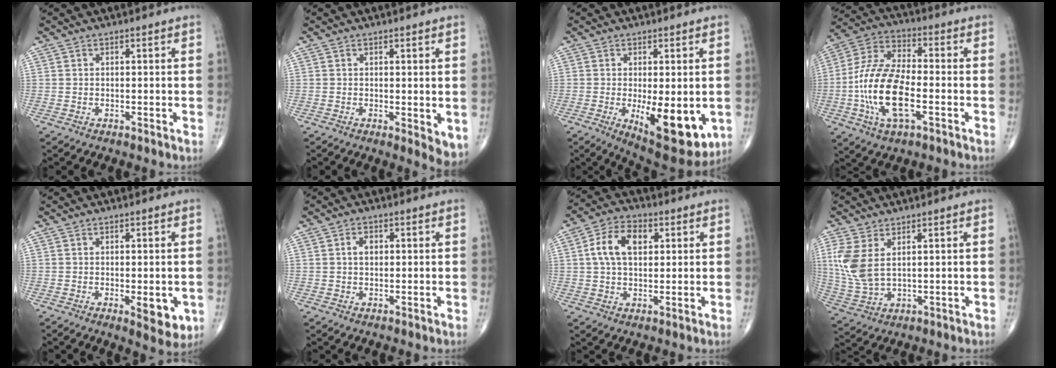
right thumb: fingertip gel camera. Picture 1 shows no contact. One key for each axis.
{"total": 4.2, "fx": -0.2, "fy": 1.5, "fz": 3.9, "tx": -0.046, "ty": -0.013, "tz": -0.002}
{"total": 14.1, "fx": -3.0, "fy": 5.6, "fz": 12.6, "tx": -0.161, "ty": -0.027, "tz": -0.027}
{"total": 16.4, "fx": -4.0, "fy": 7.3, "fz": 14.2, "tx": -0.289, "ty": 0.023, "tz": -0.076}
{"total": 5.8, "fx": -1.4, "fy": 2.3, "fz": 5.1, "tx": -0.051, "ty": -0.011, "tz": -0.012}
{"total": 2.4, "fx": 0.5, "fy": 1.6, "fz": 1.7, "tx": -0.024, "ty": 0.005, "tz": 0.007}
{"total": 9.3, "fx": 2.2, "fy": 5.8, "fz": 6.9, "tx": -0.117, "ty": 0.012, "tz": 0.036}
{"total": 8.8, "fx": 2.5, "fy": 4.7, "fz": 7.0, "tx": -0.166, "ty": -0.006, "tz": 0.064}